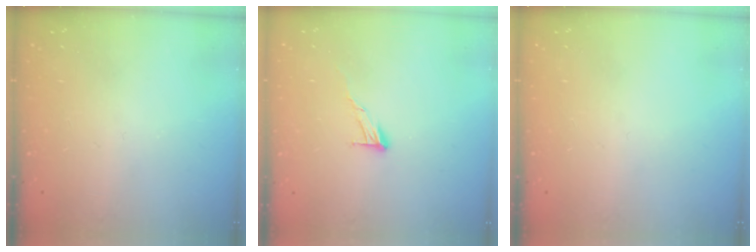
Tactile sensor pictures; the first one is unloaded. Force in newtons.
{"total": 6.9, "press": 6.8, "slide": 0.4}
{"total": 0.0}